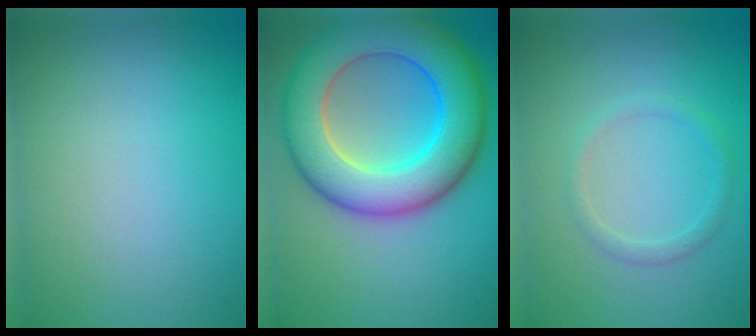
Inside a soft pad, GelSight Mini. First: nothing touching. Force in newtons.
{"total": 10.8, "press": 10.8, "slide": 0.5}
{"total": 1.3, "press": 1.3, "slide": 0.1}